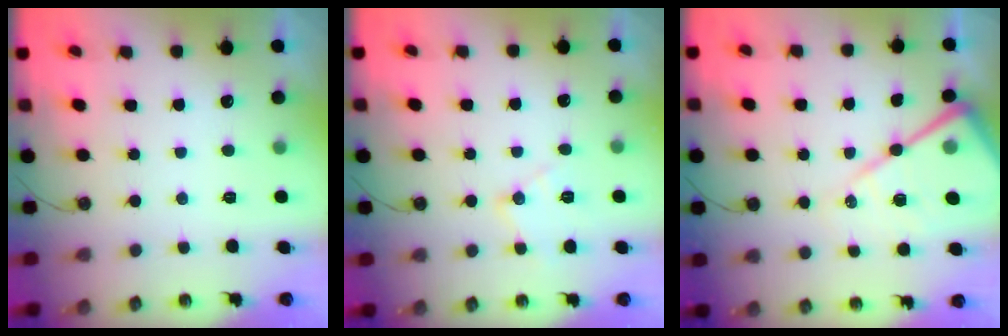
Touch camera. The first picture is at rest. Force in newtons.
{"total": 10.2, "press": 10.2, "slide": 0.7}
{"total": 17.8, "press": 17.8, "slide": 1.6}